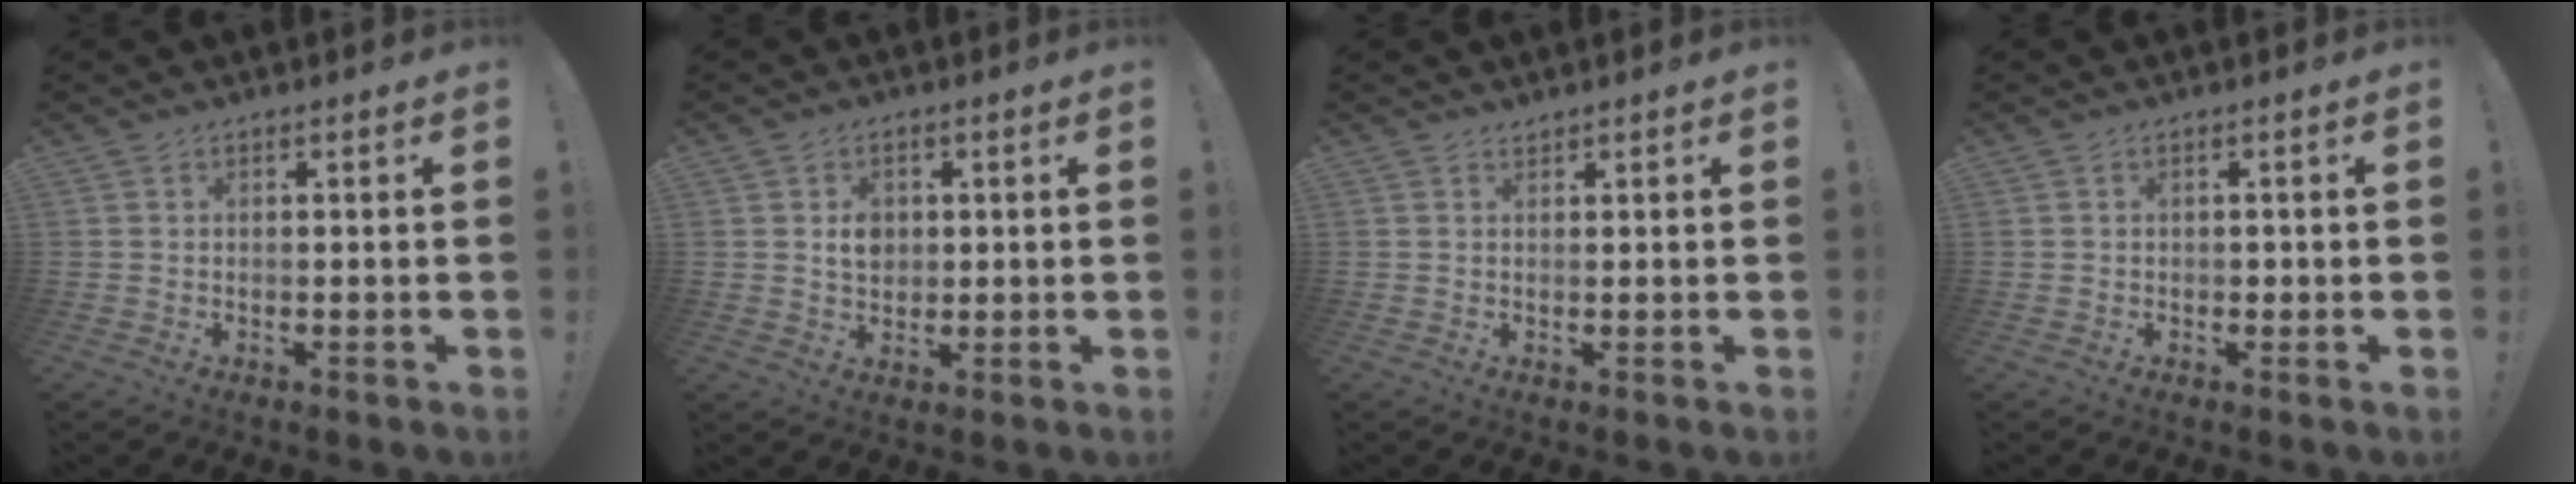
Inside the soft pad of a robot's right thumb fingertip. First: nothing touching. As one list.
[{"total": 4.6, "force": [0.7, 3.8, 2.5], "torque": [-0.028, -0.001, 0.009]}, {"total": 0.9, "force": [0.9, 0.2, 0.1], "torque": [-0.002, -0.002, 0.018]}, {"total": 0.9, "force": [-0.3, 0.7, 0.3], "torque": [-0.004, 0.004, -0.006]}]